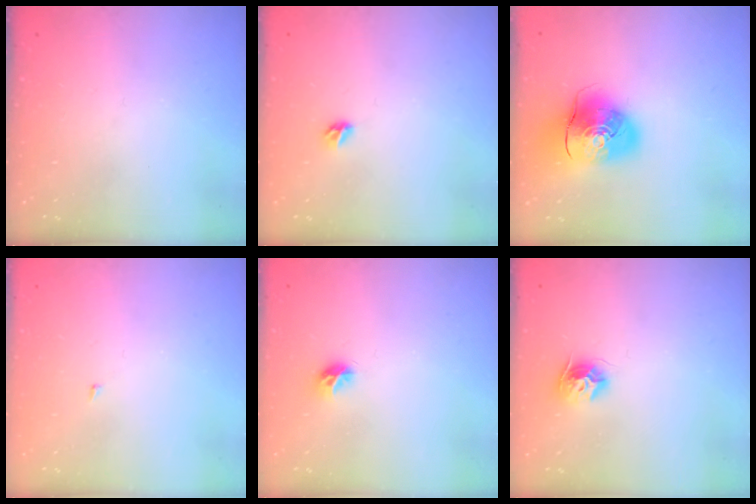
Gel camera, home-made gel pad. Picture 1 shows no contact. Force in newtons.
{"total": 3.8, "press": 3.8, "slide": 0.7}
{"total": 12.5, "press": 12.3, "slide": 2.1}
{"total": 1.4, "press": 1.3, "slide": 0.1}
{"total": 5.8, "press": 5.8, "slide": 0.5}
{"total": 8.8, "press": 8.8, "slide": 0.4}